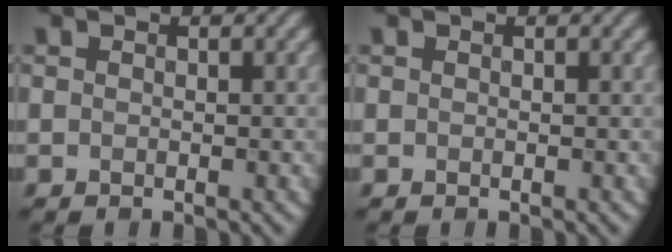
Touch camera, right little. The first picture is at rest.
{"total": 0.0}